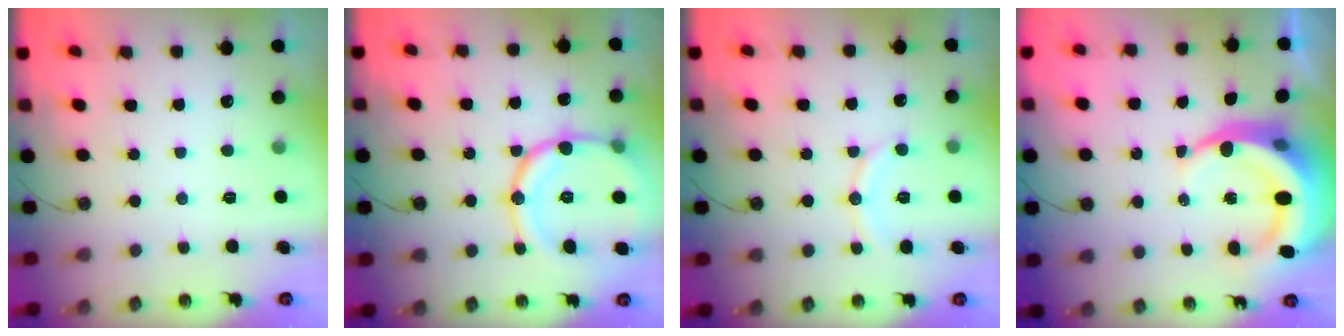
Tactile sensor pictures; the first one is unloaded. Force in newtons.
{"total": 18.3, "press": 18.2, "slide": 1.9}
{"total": 9.4, "press": 9.4, "slide": 0.9}
{"total": 13.6, "press": 13.4, "slide": 2.5}